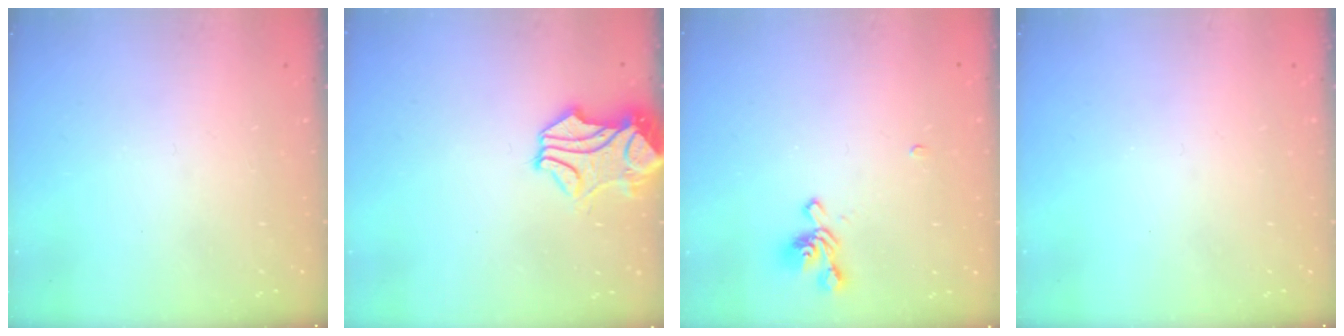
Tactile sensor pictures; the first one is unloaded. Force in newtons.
{"total": 2.0, "press": 1.6, "slide": 1.2}
{"total": 1.2, "press": 0.6, "slide": 1.0}
{"total": 0.0}